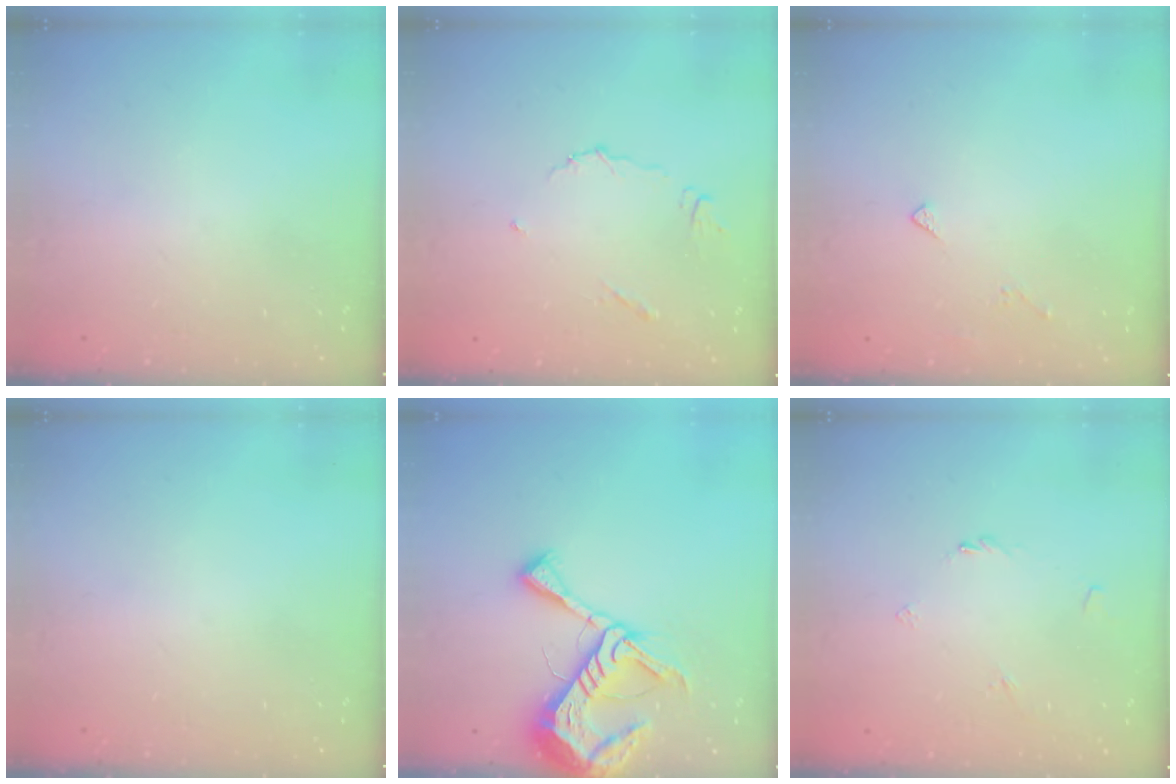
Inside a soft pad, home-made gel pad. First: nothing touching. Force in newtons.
{"total": 5.0, "press": 4.9, "slide": 0.5}
{"total": 3.4, "press": 3.4, "slide": 0.6}
{"total": 0.0}
{"total": 14.1, "press": 14.0, "slide": 1.4}
{"total": 1.8, "press": 1.8, "slide": 0.5}